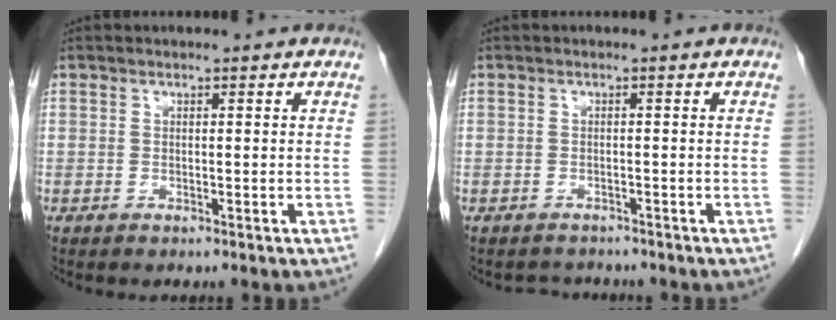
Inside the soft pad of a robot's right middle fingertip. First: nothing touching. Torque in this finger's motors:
{"motor_torque": [-0.69, -0.32, -0.22, -0.04]}